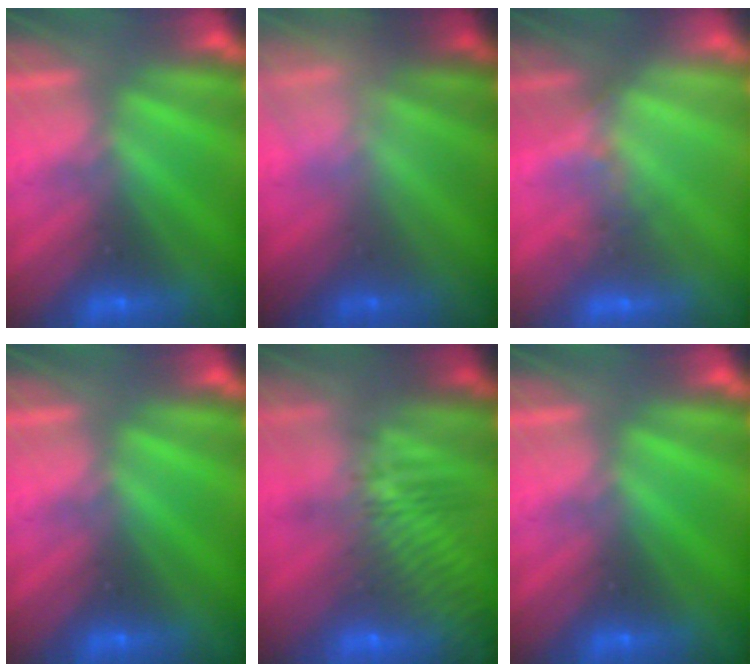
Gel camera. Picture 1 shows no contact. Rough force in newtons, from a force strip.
{"total": 2.3}
{"total": 2.6}
{"total": 0.0}
{"total": 7.3}
{"total": 0.0}